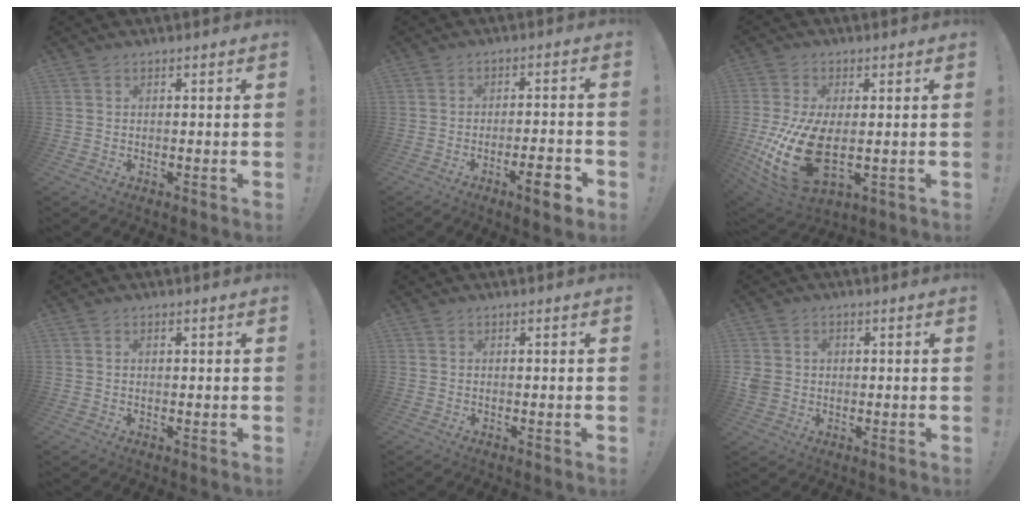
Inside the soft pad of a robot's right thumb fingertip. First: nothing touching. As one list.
[{"total": 7.6, "force": [-4.0, 1.5, 6.2], "torque": [-0.088, 0.015, -0.063]}, {"total": 19.4, "force": [-1.7, 10.7, 16.2], "torque": [-0.304, -0.018, -0.013]}, {"total": 0.9, "force": [0.2, 0.4, 0.7], "torque": [-0.020, 0.005, 0.005]}, {"total": 0.0}, {"total": 4.2, "force": [0.0, 3.9, 1.7], "torque": [-0.041, 0.007, 0.004]}]